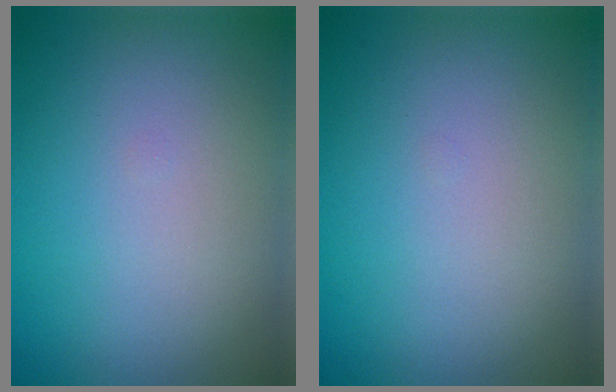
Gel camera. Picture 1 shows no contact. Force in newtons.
{"total": 0.0}